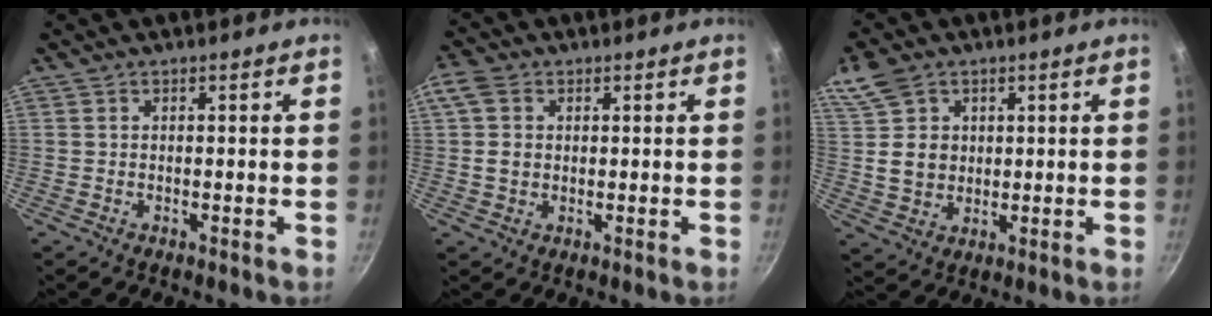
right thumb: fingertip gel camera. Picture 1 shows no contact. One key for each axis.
{"total": 5.2, "fx": 1.0, "fy": 4.1, "fz": 3.0, "tx": -0.053, "ty": -0.002, "tz": 0.008}
{"total": 9.3, "fx": 3.7, "fy": 7.1, "fz": 4.7, "tx": -0.070, "ty": -0.020, "tz": 0.073}